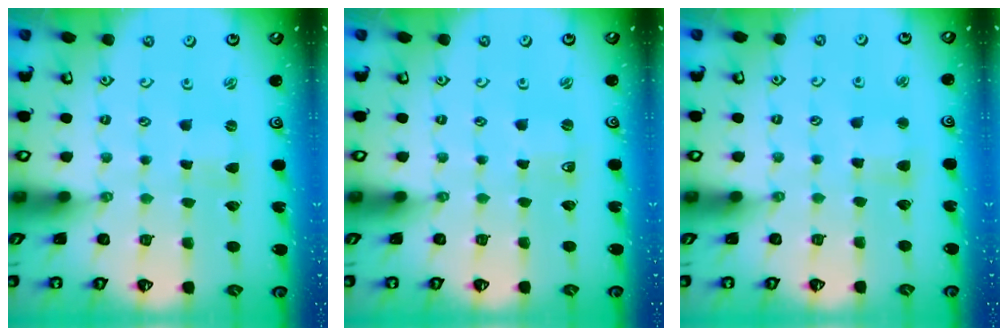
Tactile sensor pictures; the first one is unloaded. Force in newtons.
{"total": 2.3, "press": 2.3, "slide": 0.4}
{"total": 3.6, "press": 3.6, "slide": 0.3}